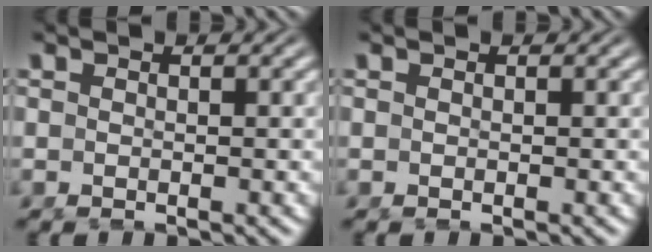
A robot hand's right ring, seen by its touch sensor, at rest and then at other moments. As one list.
[{"total": 0.0}]